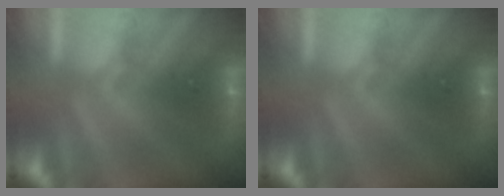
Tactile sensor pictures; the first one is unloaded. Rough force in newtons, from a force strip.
{"total": 0.0}